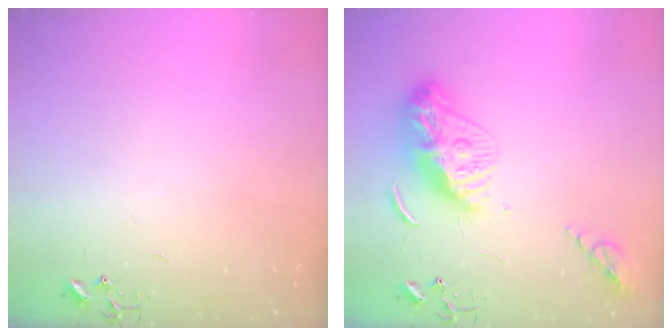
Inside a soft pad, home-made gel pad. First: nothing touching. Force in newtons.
{"total": 12.1, "press": 12.1, "slide": 0.6}